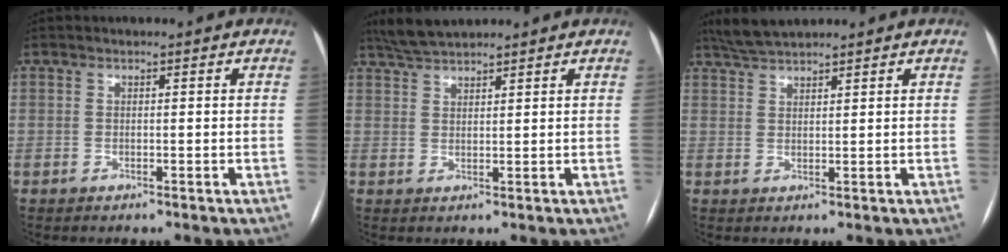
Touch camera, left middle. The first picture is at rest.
{"total": 4.7, "force": [4.4, 0.3, 1.7], "torque": [-0.040, 0.020, 0.089]}
{"total": 4.6, "force": [4.3, 0.2, 1.7], "torque": [-0.040, 0.020, 0.087]}